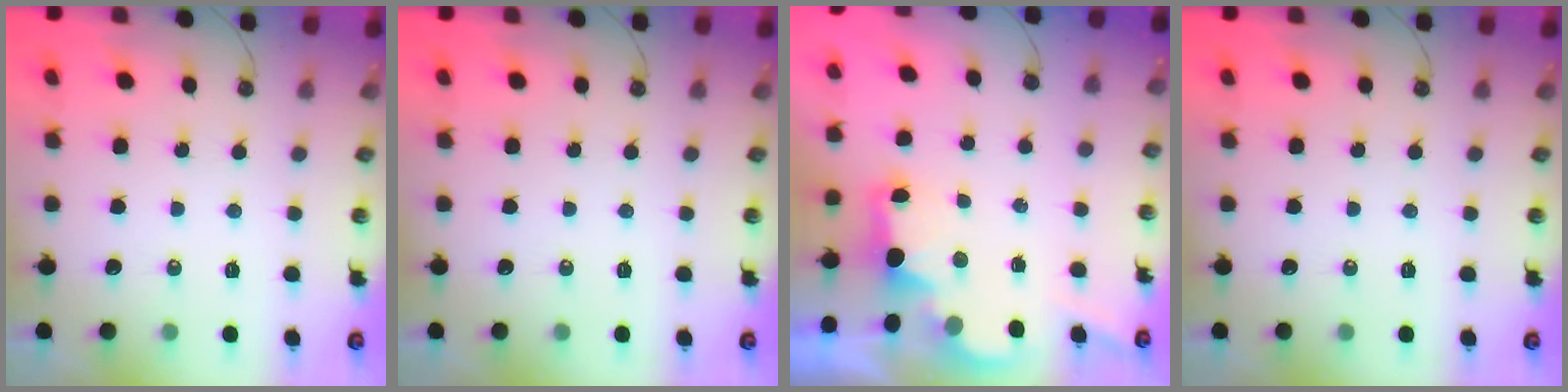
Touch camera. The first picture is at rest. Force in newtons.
{"total": 0.0}
{"total": 2.5, "press": 2.3, "slide": 0.8}
{"total": 0.0}